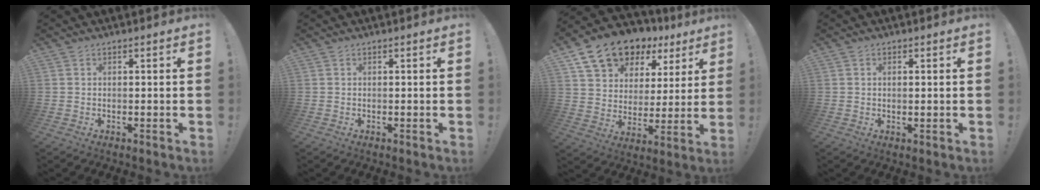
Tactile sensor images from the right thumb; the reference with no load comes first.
{"total": 0.0}
{"total": 15.2, "force": [10.3, 9.2, 6.2], "torque": [-0.104, -0.065, 0.191]}
{"total": 1.0, "force": [0.3, 0.2, 0.9], "torque": [-0.014, 0.000, 0.004]}